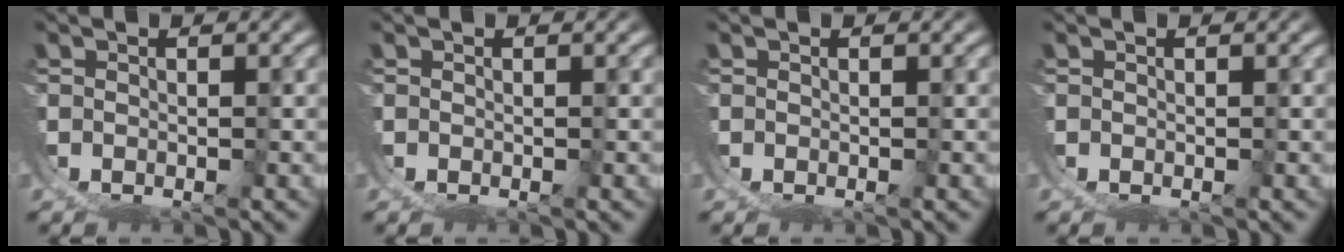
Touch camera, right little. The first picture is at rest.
{"total": 0.0}
{"total": 0.0}
{"total": 0.0}